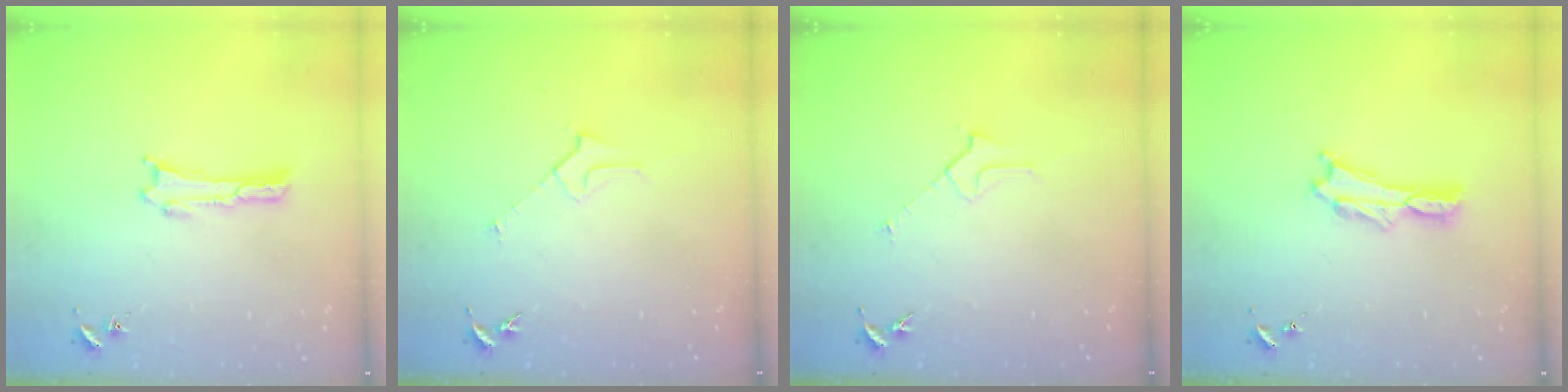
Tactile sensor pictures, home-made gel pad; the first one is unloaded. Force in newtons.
{"total": 2.3, "press": 2.3, "slide": 0.2}
{"total": 2.3, "press": 2.3, "slide": 0.2}
{"total": 1.1, "press": 1.1, "slide": 0.2}